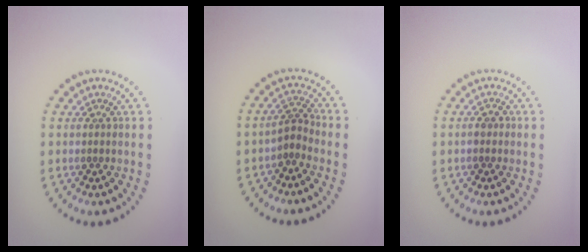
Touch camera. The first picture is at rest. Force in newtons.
{"total": 1.8, "press": 1.1, "slide": 1.4}
{"total": 0.9, "press": 0.9, "slide": 0.2}